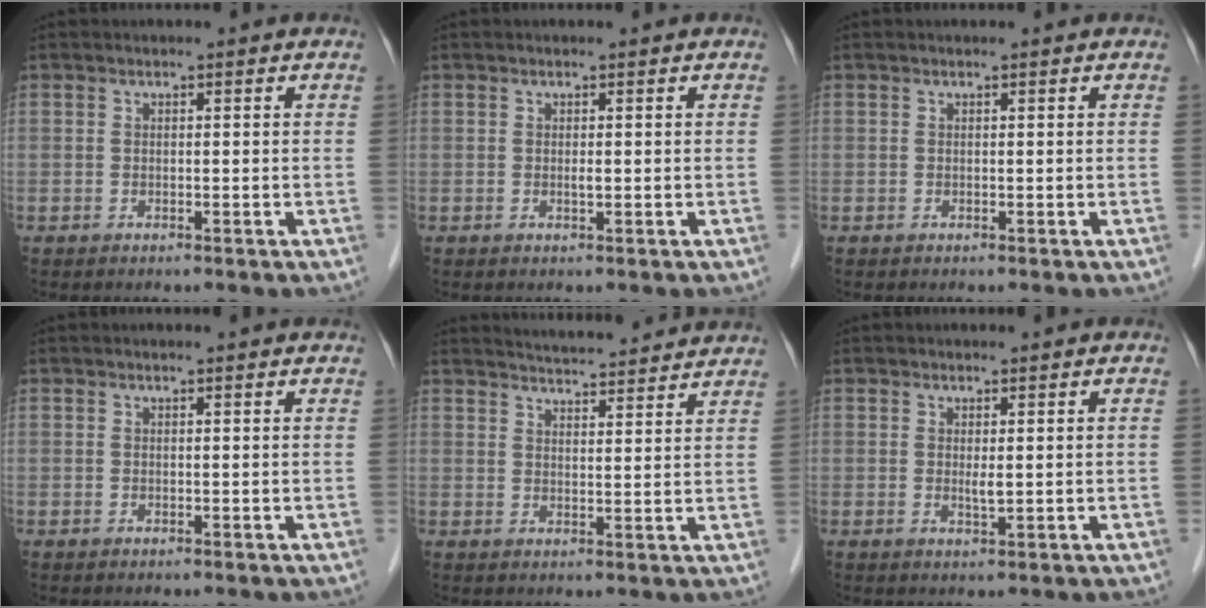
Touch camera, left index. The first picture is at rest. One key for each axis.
{"total": 0.5, "fx": -0.3, "fy": 0.0, "fz": 0.5, "tx": -0.011, "ty": -0.005, "tz": -0.005}
{"total": 0.0}
{"total": 1.1, "fx": 1.0, "fy": 0.0, "fz": 0.3, "tx": -0.011, "ty": 0.004, "tz": 0.010}
{"total": 10.7, "fx": 10.3, "fy": 0.7, "fz": 2.9, "tx": -0.046, "ty": 0.010, "tz": 0.132}
{"total": 1.2, "fx": 0.0, "fy": 0.1, "fz": 1.2, "tx": -0.026, "ty": -0.007, "tz": 0.003}